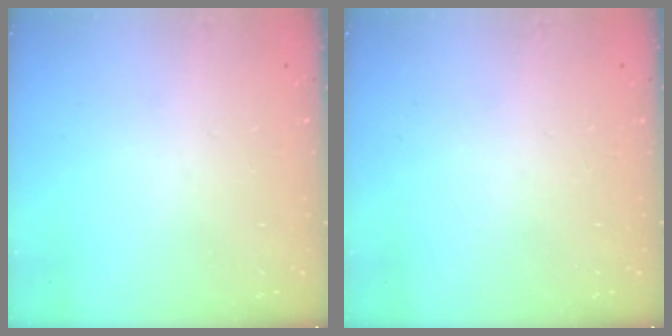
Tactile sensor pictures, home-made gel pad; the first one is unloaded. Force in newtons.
{"total": 0.0}